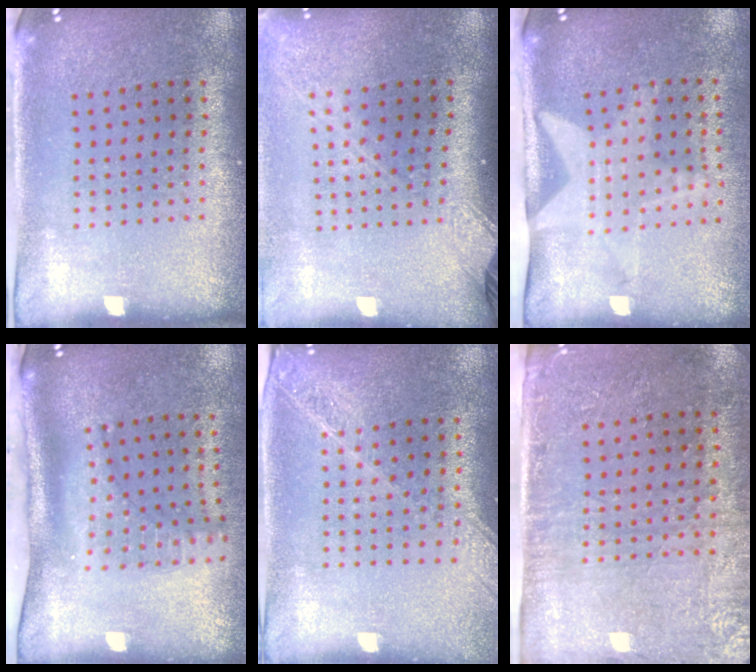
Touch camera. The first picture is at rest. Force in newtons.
{"total": 2.2, "press": 1.7, "slide": 1.4}
{"total": 2.1, "press": 1.5, "slide": 1.4}
{"total": 2.3, "press": 1.6, "slide": 1.6}
{"total": 1.7, "press": 1.5, "slide": 0.8}
{"total": 2.8, "press": 2.4, "slide": 1.4}